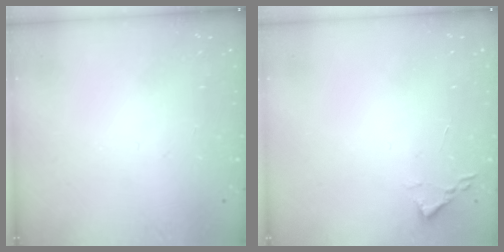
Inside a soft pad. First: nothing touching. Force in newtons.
{"total": 1.8, "press": 1.7, "slide": 0.2}